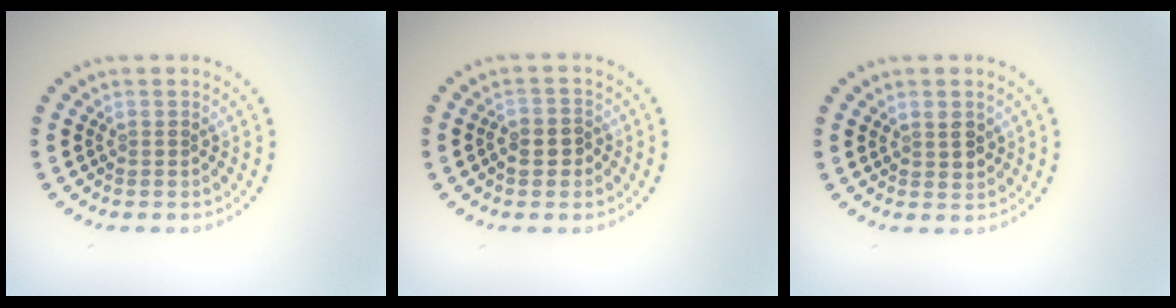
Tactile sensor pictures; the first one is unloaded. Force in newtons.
{"total": 2.3, "press": 2.2, "slide": 0.7}
{"total": 1.7, "press": 1.6, "slide": 0.7}